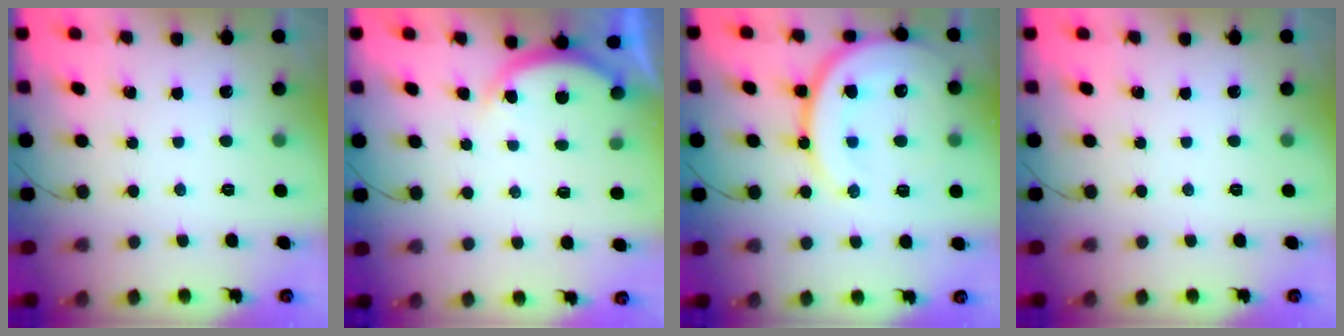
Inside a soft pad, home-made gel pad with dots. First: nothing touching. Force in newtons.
{"total": 5.1, "press": 5.1, "slide": 0.7}
{"total": 18.8, "press": 18.5, "slide": 3.7}
{"total": 0.0}